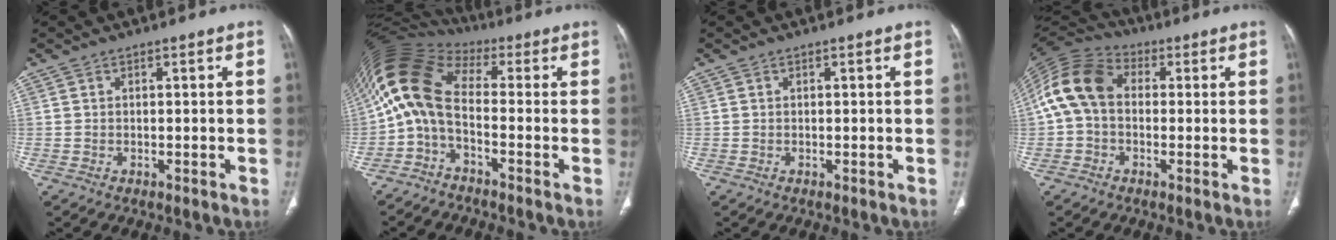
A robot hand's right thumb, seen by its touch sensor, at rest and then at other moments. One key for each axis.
{"total": 10.7, "fx": -1.2, "fy": 5.5, "fz": 9.2, "tx": -0.178, "ty": 0.061, "tz": -0.041}
{"total": 0.0}
{"total": 12.1, "fx": 0.6, "fy": 8.8, "fz": 8.3, "tx": -0.163, "ty": 0.034, "tz": -0.001}